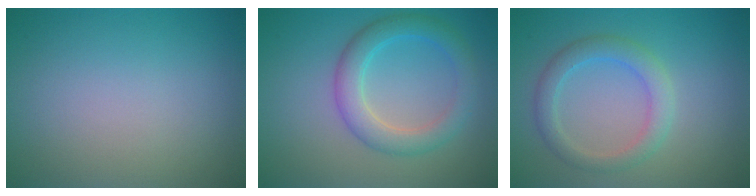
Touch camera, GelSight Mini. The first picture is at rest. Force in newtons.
{"total": 3.9, "press": 3.9, "slide": 0.1}
{"total": 3.0, "press": 3.0, "slide": 0.1}